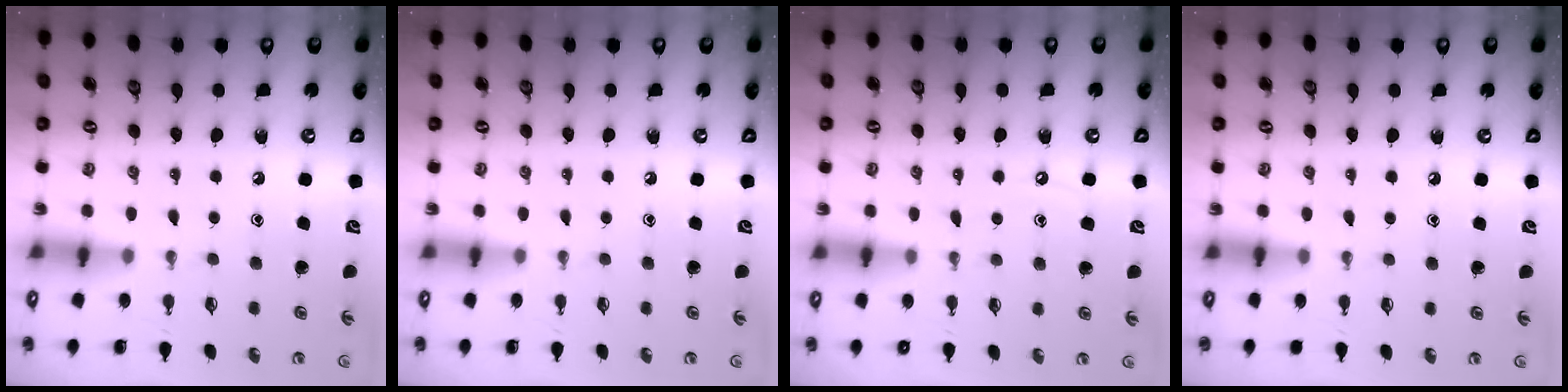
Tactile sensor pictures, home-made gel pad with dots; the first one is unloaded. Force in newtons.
{"total": 0.0}
{"total": 5.8, "press": 5.8, "slide": 0.8}
{"total": 3.0, "press": 2.9, "slide": 0.5}